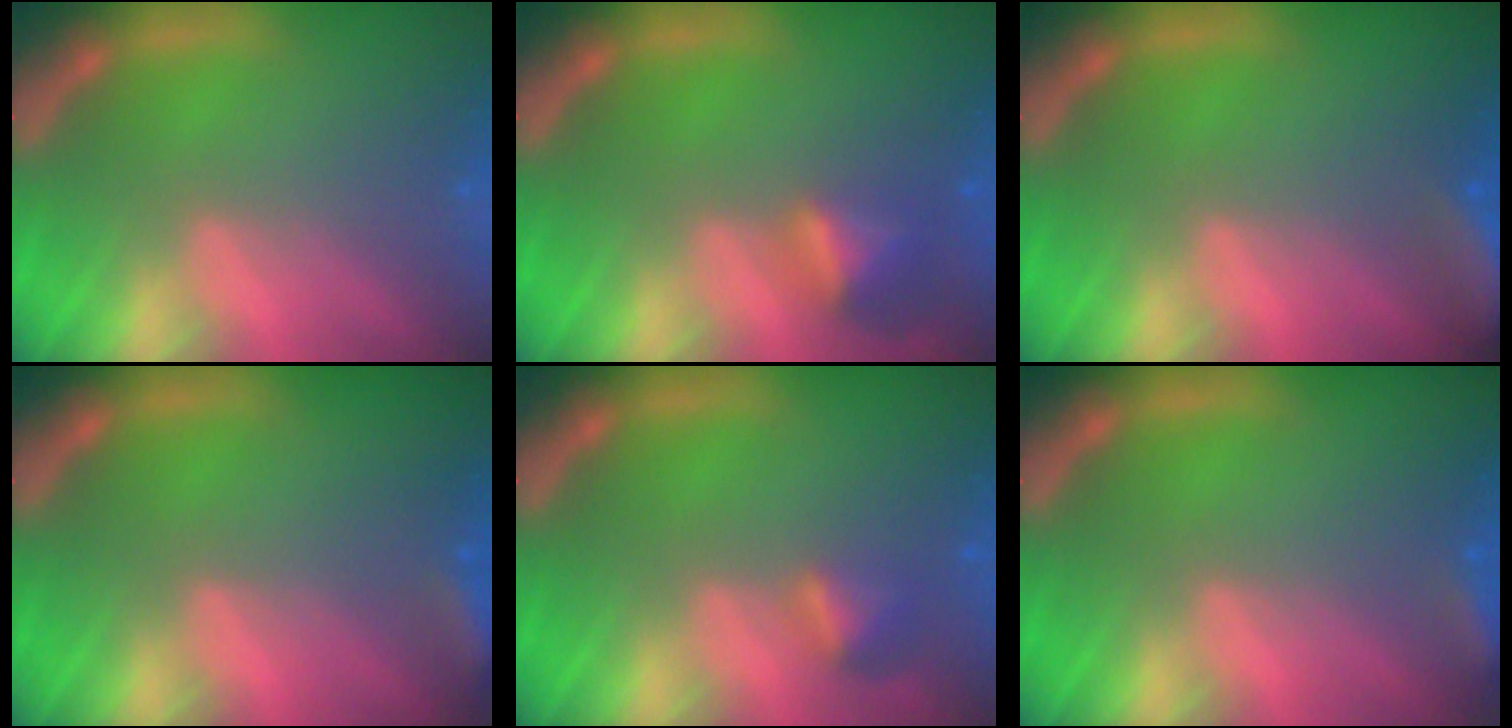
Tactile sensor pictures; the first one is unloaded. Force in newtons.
{"total": 2.9}
{"total": 6.0}
{"total": 2.9}
{"total": 1.9}
{"total": 2.4}